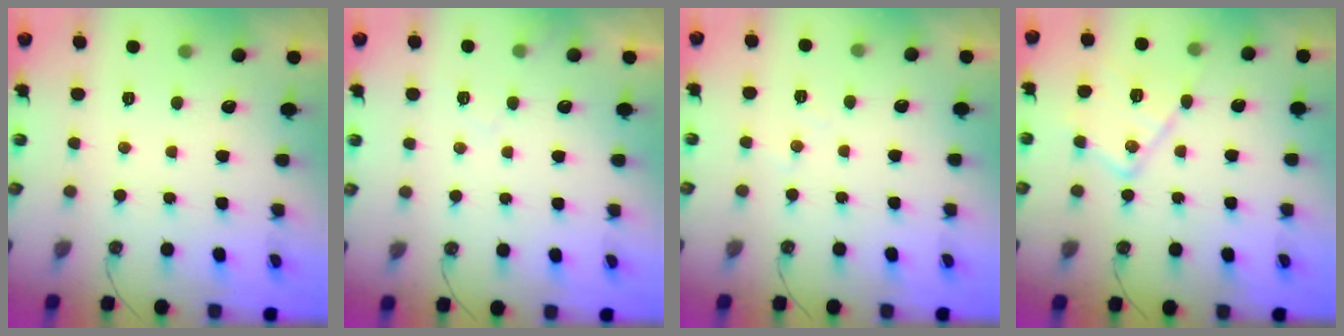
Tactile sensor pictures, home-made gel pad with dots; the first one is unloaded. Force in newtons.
{"total": 4.4, "press": 4.3, "slide": 0.7}
{"total": 5.3, "press": 5.3, "slide": 0.8}
{"total": 14.8, "press": 14.7, "slide": 1.1}